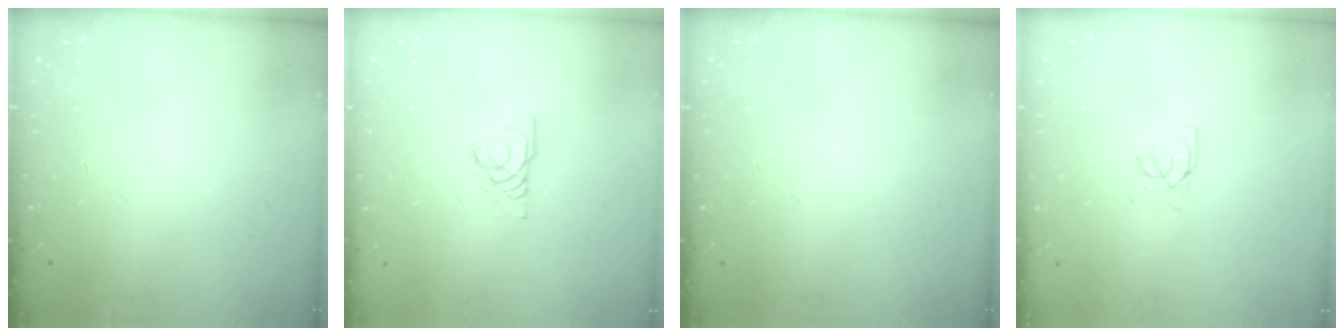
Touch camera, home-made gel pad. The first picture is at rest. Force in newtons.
{"total": 3.4, "press": 3.4, "slide": 0.3}
{"total": 0.0}
{"total": 3.7, "press": 3.7, "slide": 0.1}